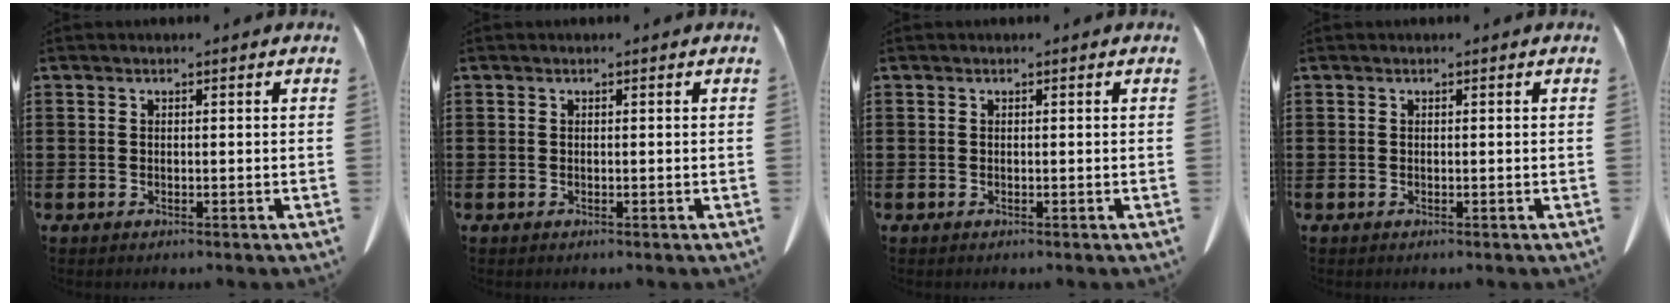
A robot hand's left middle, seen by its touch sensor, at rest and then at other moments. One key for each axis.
{"total": 0.0}
{"total": 0.0}
{"total": 0.0}